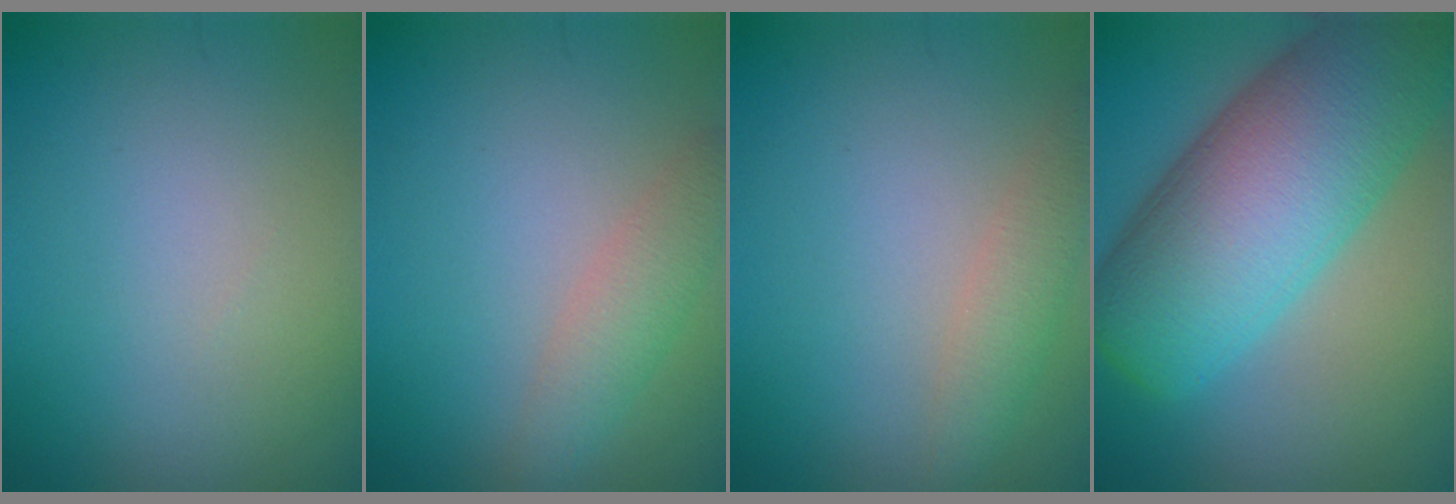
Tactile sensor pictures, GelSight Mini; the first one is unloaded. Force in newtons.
{"total": 2.7, "press": 2.7, "slide": 0.0}
{"total": 2.3, "press": 2.3, "slide": 0.1}
{"total": 13.9, "press": 13.8, "slide": 0.7}